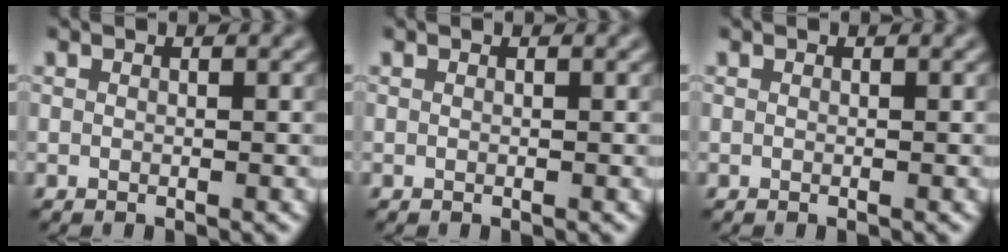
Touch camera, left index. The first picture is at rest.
{"total": 0.0}
{"total": 0.0}